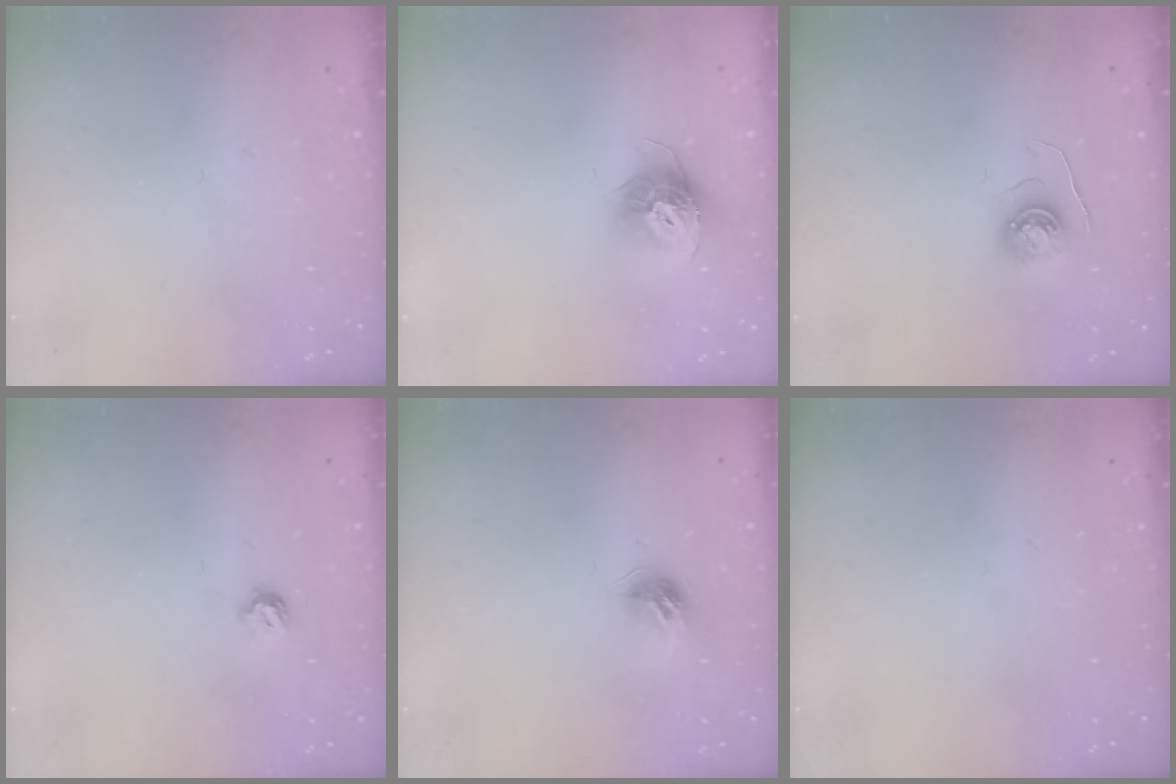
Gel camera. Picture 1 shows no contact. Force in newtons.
{"total": 12.0, "press": 11.9, "slide": 1.1}
{"total": 5.0, "press": 5.0, "slide": 0.4}
{"total": 5.4, "press": 5.4, "slide": 0.9}
{"total": 7.8, "press": 7.8, "slide": 0.4}
{"total": 0.0}